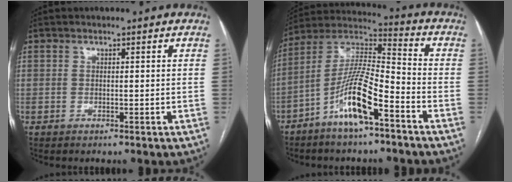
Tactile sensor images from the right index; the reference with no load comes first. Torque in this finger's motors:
{"motor_torque": [1.95, -0.19, 0.62, 0.21]}